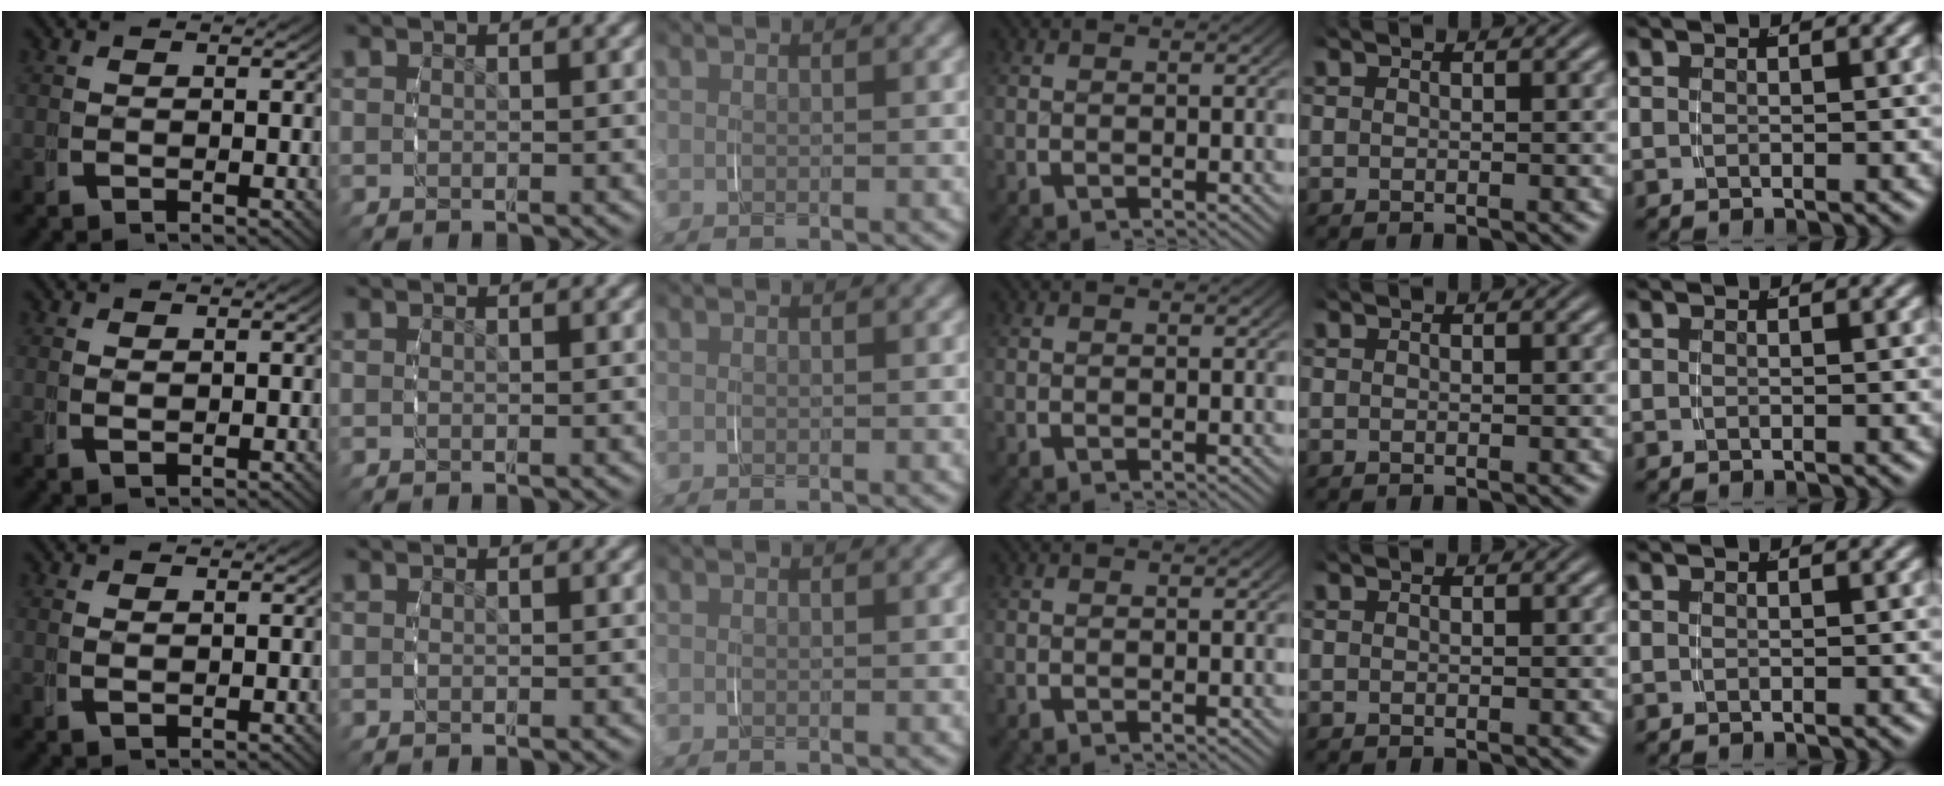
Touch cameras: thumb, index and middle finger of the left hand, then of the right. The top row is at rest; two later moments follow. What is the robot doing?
{"motion": "grasp_and_lifting", "object": "napkin"}